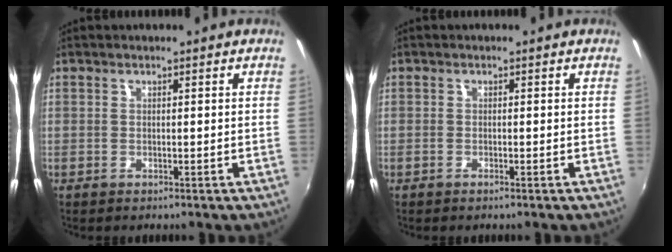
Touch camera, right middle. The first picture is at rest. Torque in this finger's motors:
{"motor_torque": [-0.48, 0.06, 0.03, -0.01]}